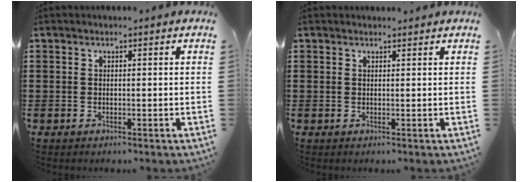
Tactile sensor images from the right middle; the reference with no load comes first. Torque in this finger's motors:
{"motor_torque": [-0.03, 0.01, 0.01, -0.01]}